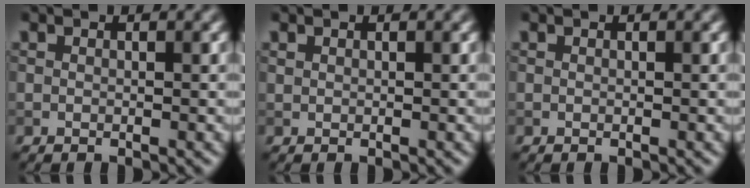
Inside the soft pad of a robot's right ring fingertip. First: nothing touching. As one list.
[{"total": 0.0}, {"total": 0.0}]